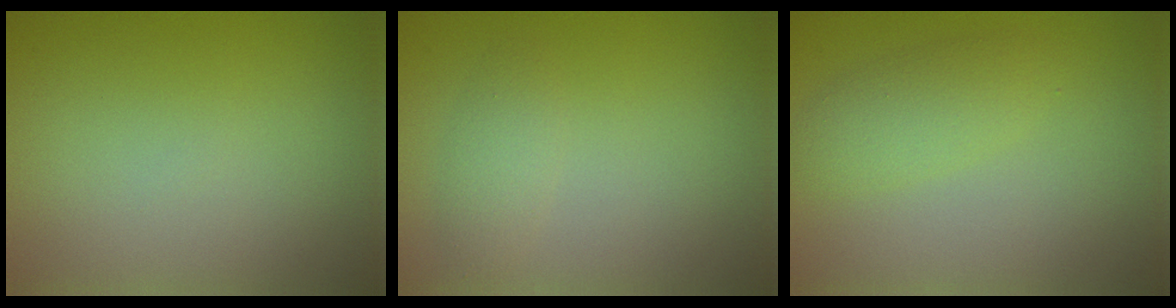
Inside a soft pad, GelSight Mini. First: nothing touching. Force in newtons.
{"total": 1.5, "press": 1.5, "slide": 0.1}
{"total": 2.4, "press": 2.4, "slide": 0.1}